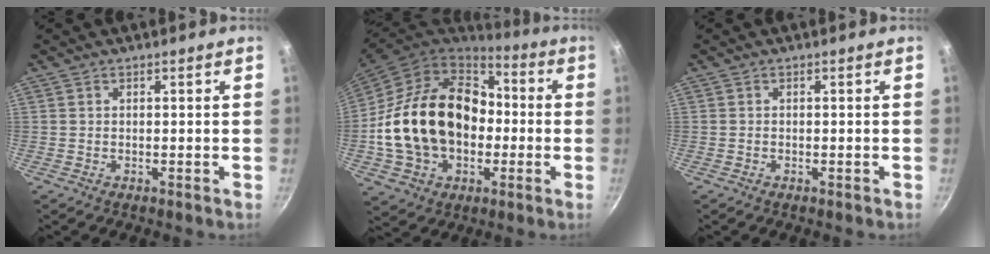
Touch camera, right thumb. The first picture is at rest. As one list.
[{"total": 23.9, "force": [-1.3, 17.6, 16.0], "torque": [-0.261, 0.049, -0.010]}, {"total": 0.0}]